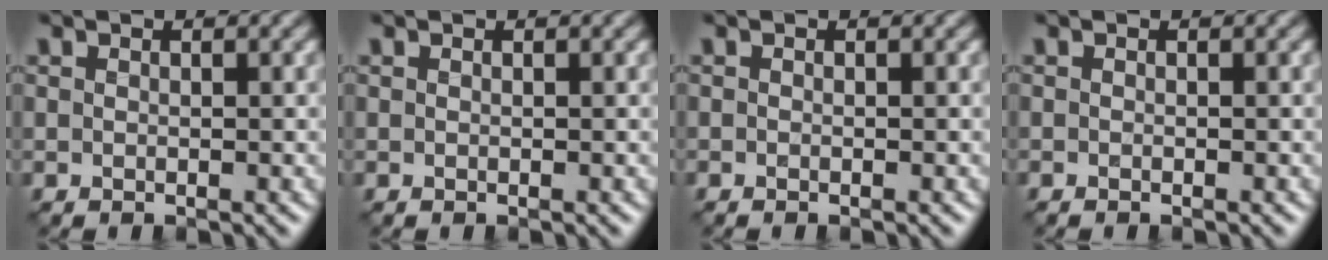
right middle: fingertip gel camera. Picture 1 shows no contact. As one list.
[{"total": 0.0}, {"total": 0.0}, {"total": 0.0}]